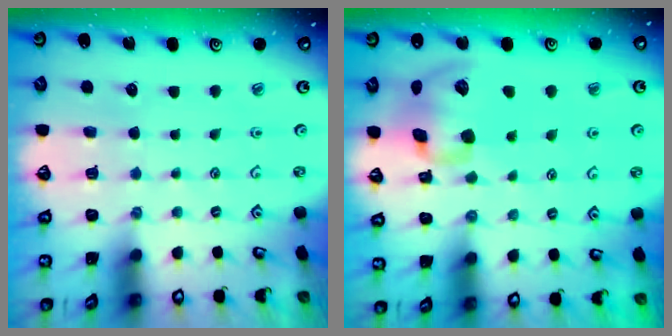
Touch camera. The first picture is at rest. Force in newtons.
{"total": 13.5, "press": 13.4, "slide": 2.1}